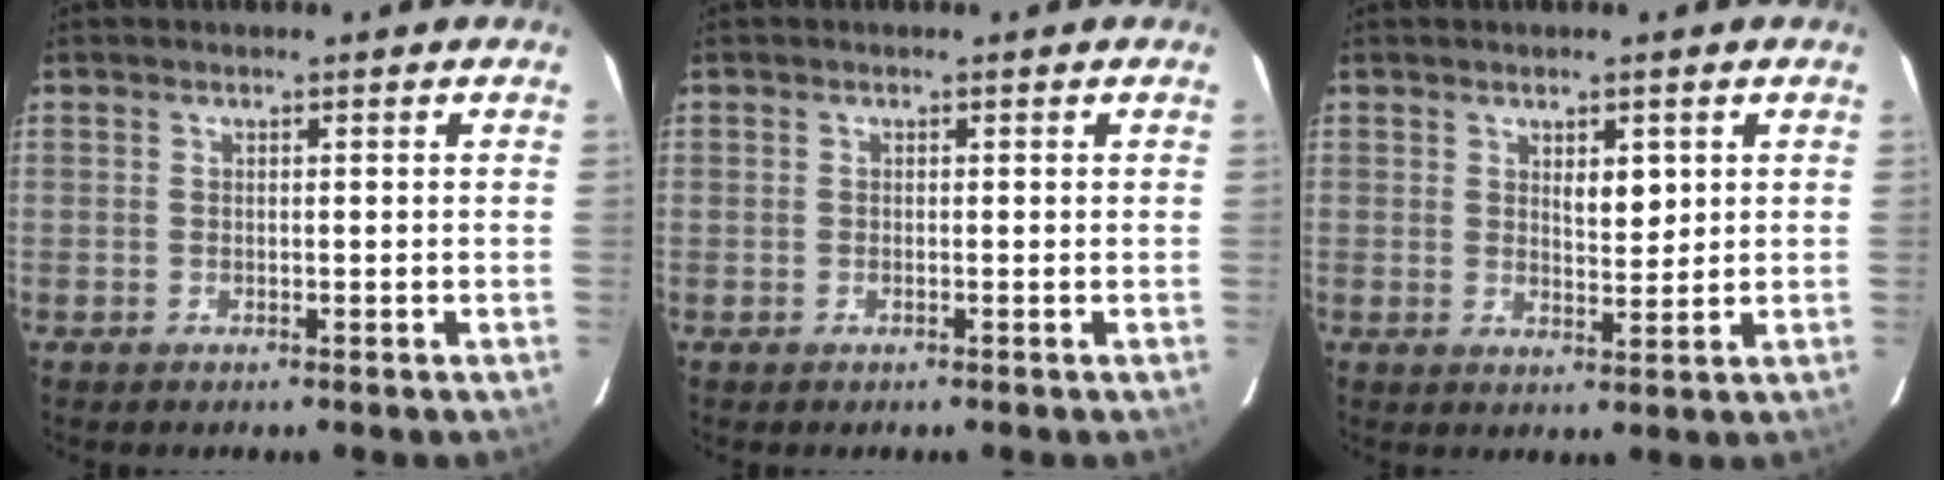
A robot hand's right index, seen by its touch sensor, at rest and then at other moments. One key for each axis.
{"total": 0.0}
{"total": 3.3, "fx": 1.3, "fy": 1.3, "fz": 2.7, "tx": -0.043, "ty": -0.004, "tz": 0.023}